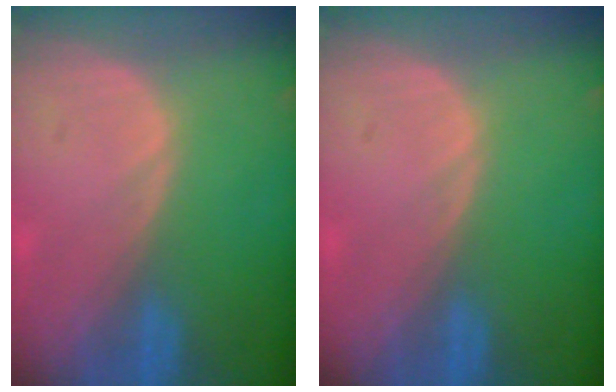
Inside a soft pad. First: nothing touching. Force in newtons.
{"total": 0.0}